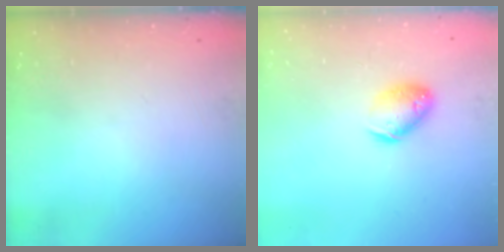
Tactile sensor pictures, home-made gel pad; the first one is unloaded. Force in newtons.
{"total": 10.2, "press": 10.1, "slide": 1.5}